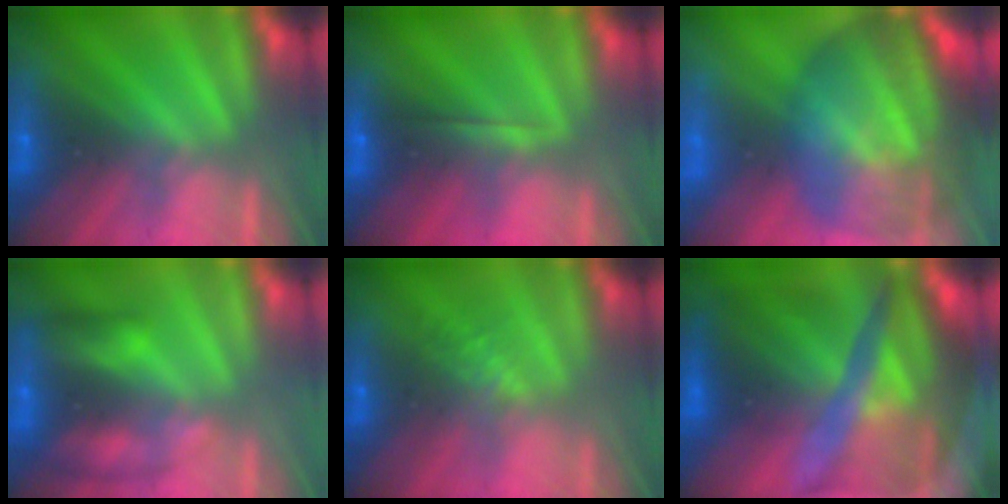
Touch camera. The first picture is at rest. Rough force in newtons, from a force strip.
{"total": 1.8}
{"total": 7.7}
{"total": 2.4}
{"total": 1.3}
{"total": 10.5}